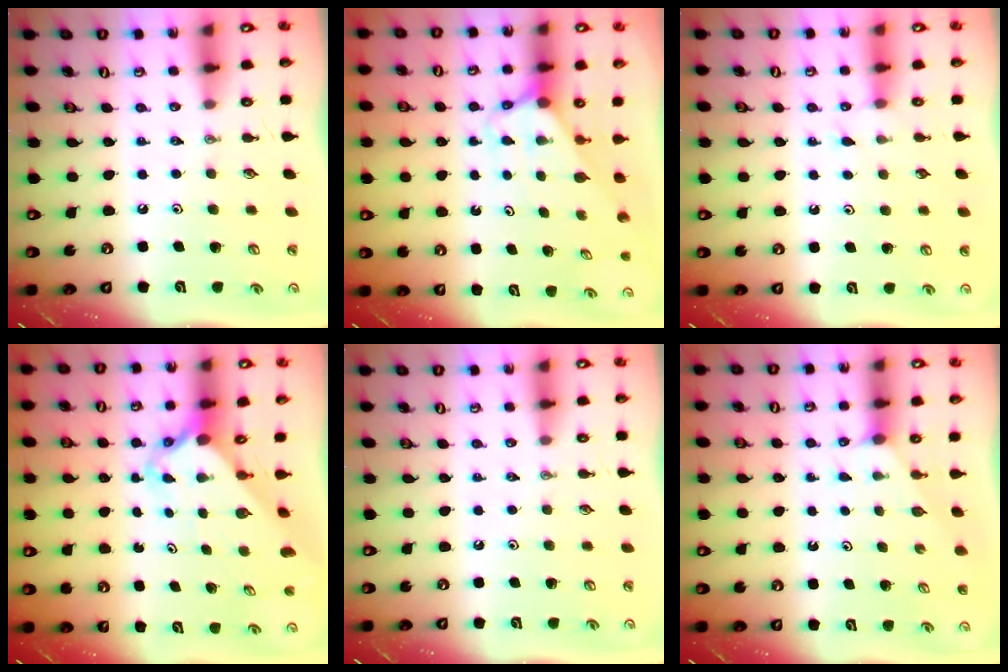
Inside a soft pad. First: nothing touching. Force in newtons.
{"total": 2.6, "press": 2.6, "slide": 0.2}
{"total": 3.6, "press": 3.6, "slide": 0.4}
{"total": 2.8, "press": 2.8, "slide": 0.3}
{"total": 0.0}
{"total": 0.9, "press": 0.9, "slide": 0.2}